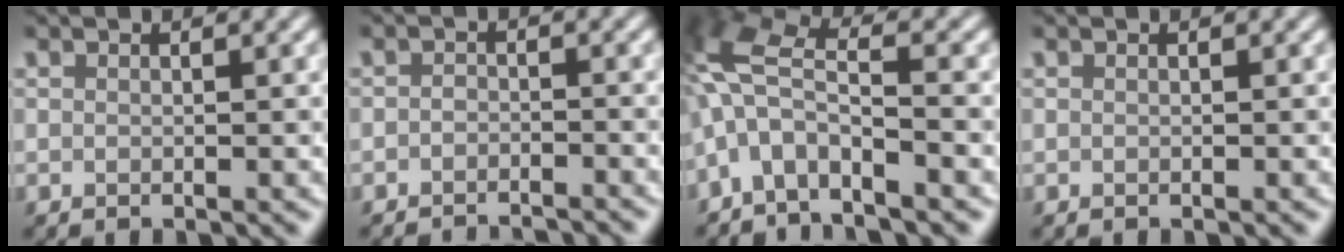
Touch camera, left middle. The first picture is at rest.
{"total": 3.6, "force": [-3.4, 0.7, 0.7], "torque": [-0.003, 0.003, -0.051]}
{"total": 5.7, "force": [-2.8, 2.2, 4.4], "torque": [-0.092, 0.012, -0.066]}
{"total": 0.0}